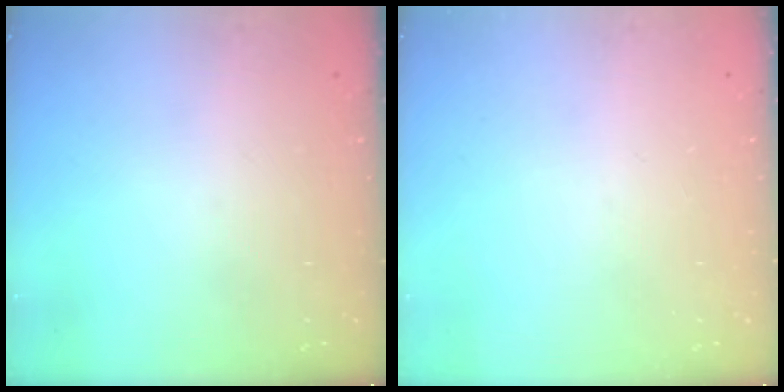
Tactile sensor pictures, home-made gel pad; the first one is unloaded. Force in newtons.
{"total": 0.0}